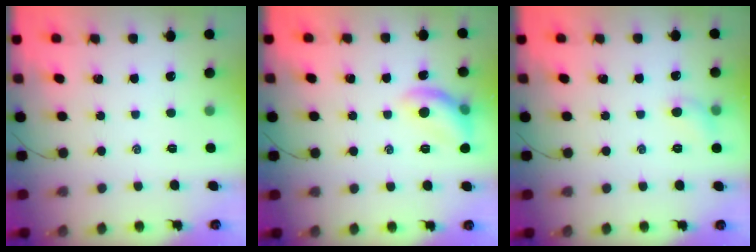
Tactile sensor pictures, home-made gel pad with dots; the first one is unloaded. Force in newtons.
{"total": 10.3, "press": 10.3, "slide": 0.2}
{"total": 5.2, "press": 5.0, "slide": 1.2}